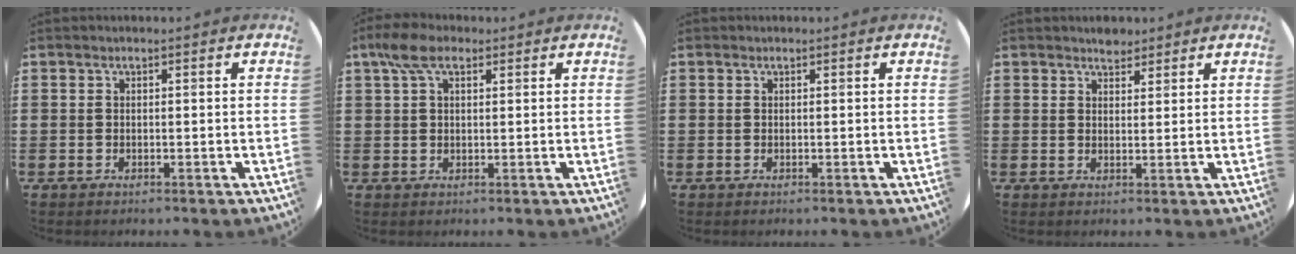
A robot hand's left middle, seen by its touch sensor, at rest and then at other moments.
{"total": 5.0, "force": [2.9, 2.5, 3.2], "torque": [-0.071, 0.012, 0.052]}
{"total": 0.0}
{"total": 2.0, "force": [1.9, 0.7, 0.1], "torque": [0.004, 0.003, 0.034]}